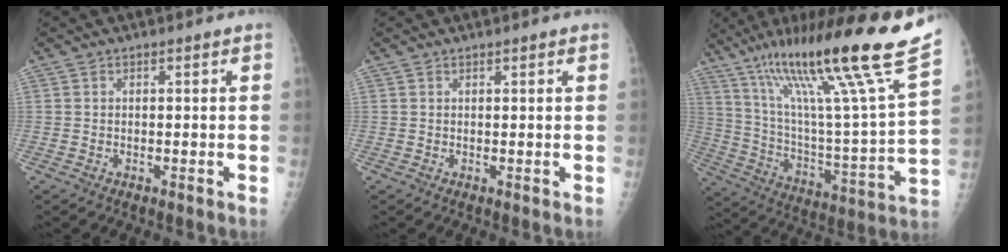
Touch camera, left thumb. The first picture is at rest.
{"total": 1.0, "force": [0.7, 0.2, 0.7], "torque": [-0.006, 0.000, 0.009]}
{"total": 30.0, "force": [19.1, 1.9, 23.1], "torque": [-0.366, -0.056, 0.322]}